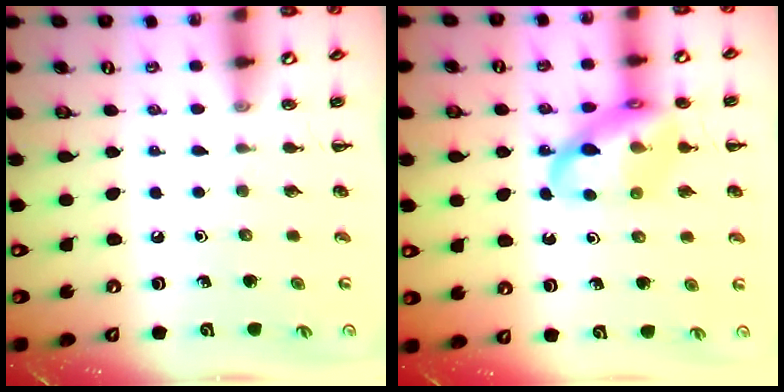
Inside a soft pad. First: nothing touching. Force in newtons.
{"total": 16.6, "press": 16.3, "slide": 3.1}